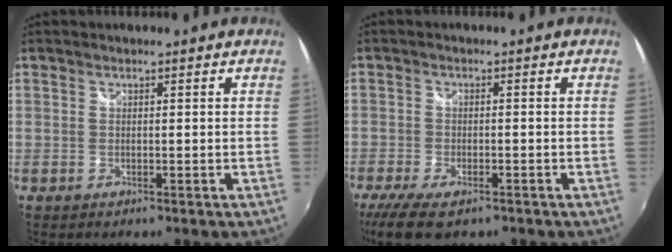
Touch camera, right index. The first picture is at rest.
{"total": 9.3, "force": [-6.6, 3.4, 5.6], "torque": [-0.139, -0.036, -0.116]}